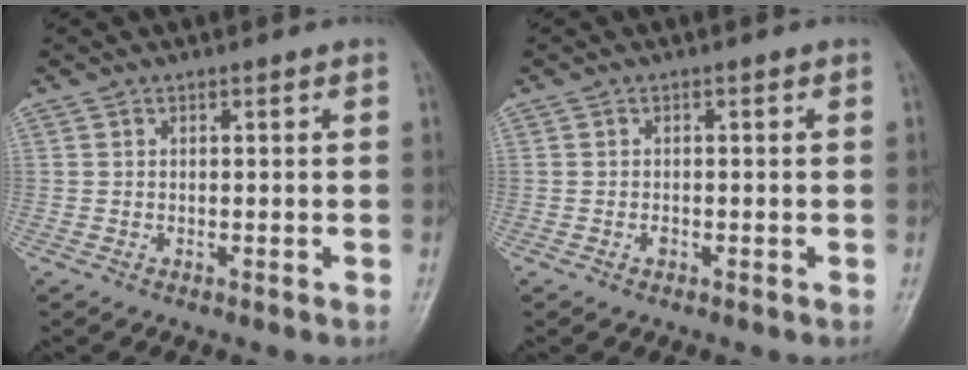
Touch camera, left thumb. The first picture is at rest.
{"total": 0.8, "force": [-0.3, 0.5, 0.5], "torque": [-0.005, 0.000, -0.007]}